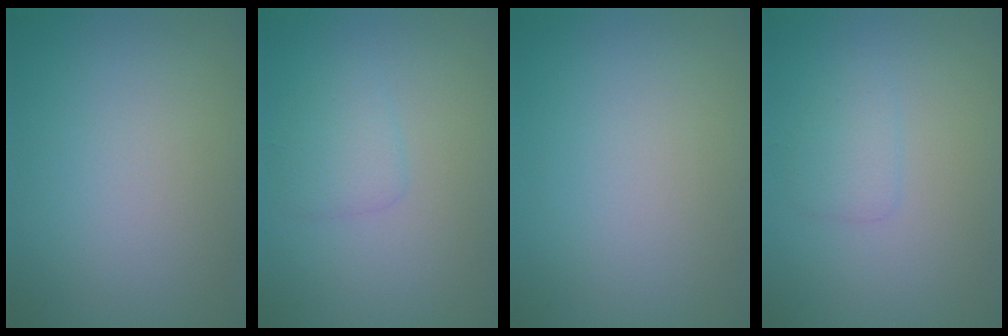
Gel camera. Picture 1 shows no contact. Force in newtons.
{"total": 1.9, "press": 1.9, "slide": 0.1}
{"total": 0.0}
{"total": 1.6, "press": 1.6, "slide": 0.0}